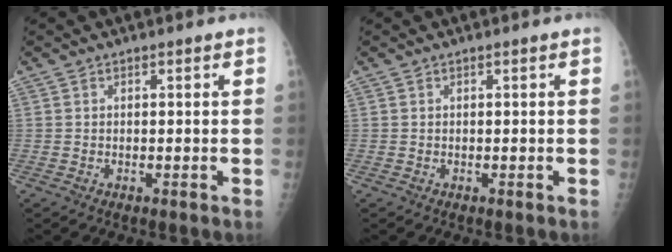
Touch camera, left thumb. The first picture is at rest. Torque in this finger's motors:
{"motor_torque": [0.00, 0.00, -0.02, -0.04, 0.00]}